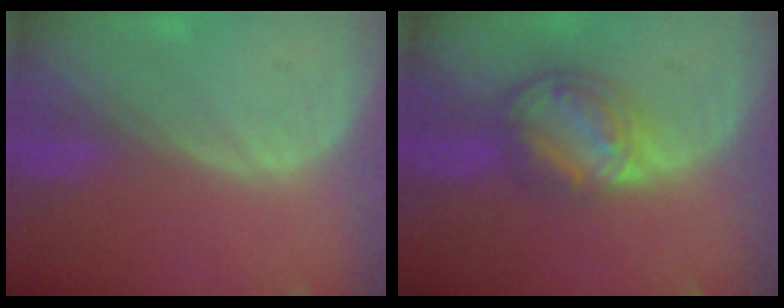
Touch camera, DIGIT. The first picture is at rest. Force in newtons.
{"total": 7.8, "press": 6.7, "slide": 3.8}